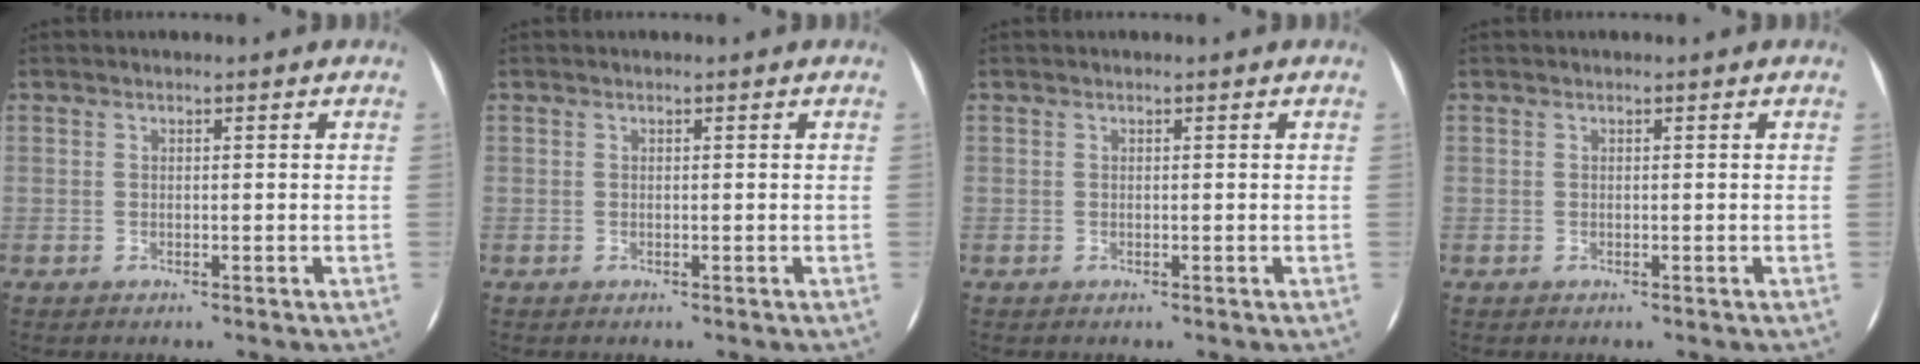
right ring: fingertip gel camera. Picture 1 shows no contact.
{"total": 0.0}
{"total": 0.0}
{"total": 0.0}